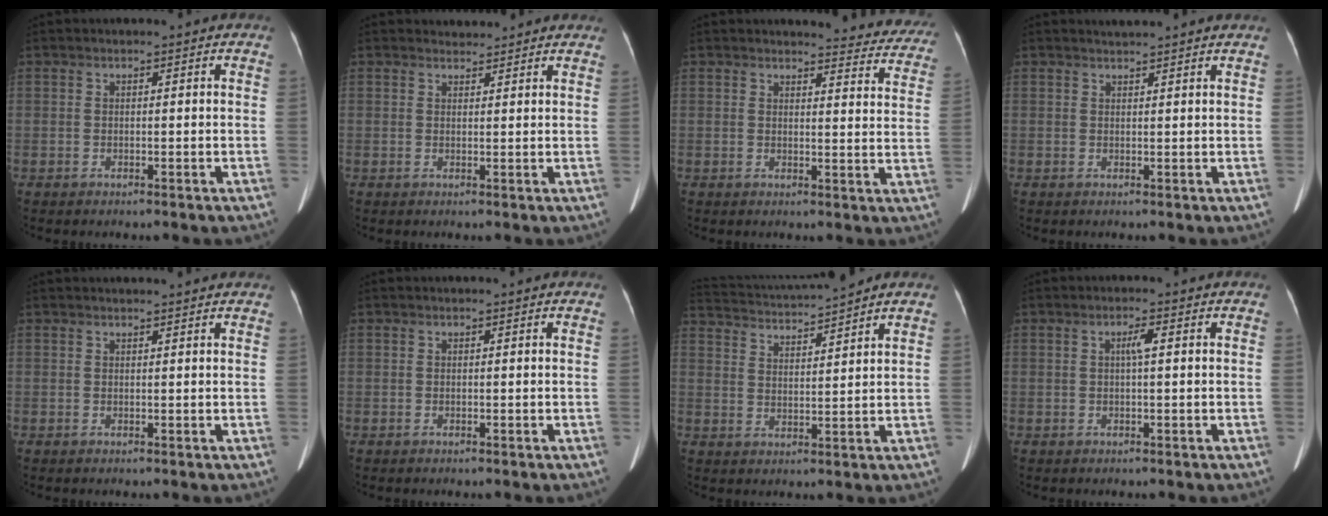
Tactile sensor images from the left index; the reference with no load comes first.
{"total": 2.4, "force": [2.3, 0.8, -0.1], "torque": [-0.001, 0.013, 0.027]}
{"total": 10.2, "force": [10.0, 1.6, 1.1], "torque": [0.018, -0.051, 0.082]}
{"total": 2.9, "force": [2.6, -0.3, 1.3], "torque": [-0.016, 0.019, 0.034]}
{"total": 4.2, "force": [4.1, 0.0, 1.1], "torque": [-0.011, 0.023, 0.045]}
{"total": 0.0}
{"total": 10.5, "force": [10.0, -1.1, 3.1], "torque": [-0.070, 0.020, 0.162]}
{"total": 1.8, "force": [0.4, 0.1, 1.8], "torque": [-0.035, 0.001, 0.006]}